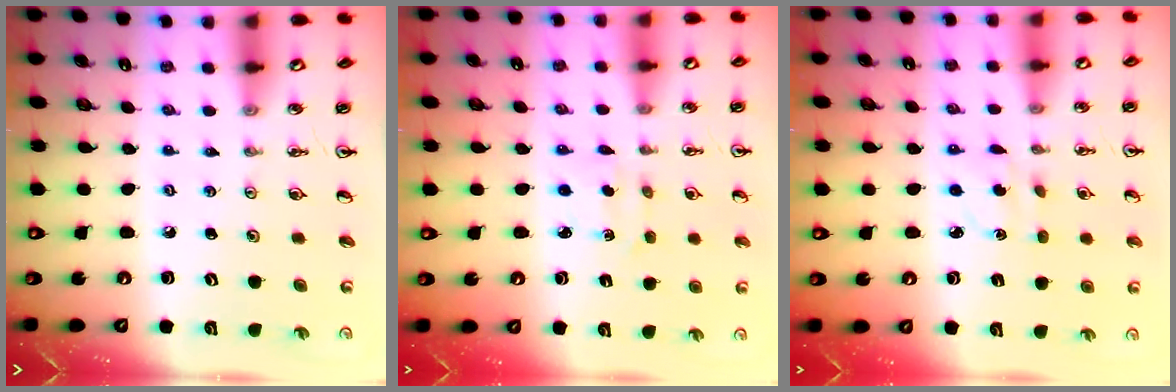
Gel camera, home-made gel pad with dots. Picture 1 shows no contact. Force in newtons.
{"total": 3.0, "press": 3.0, "slide": 0.4}
{"total": 3.6, "press": 3.5, "slide": 0.7}